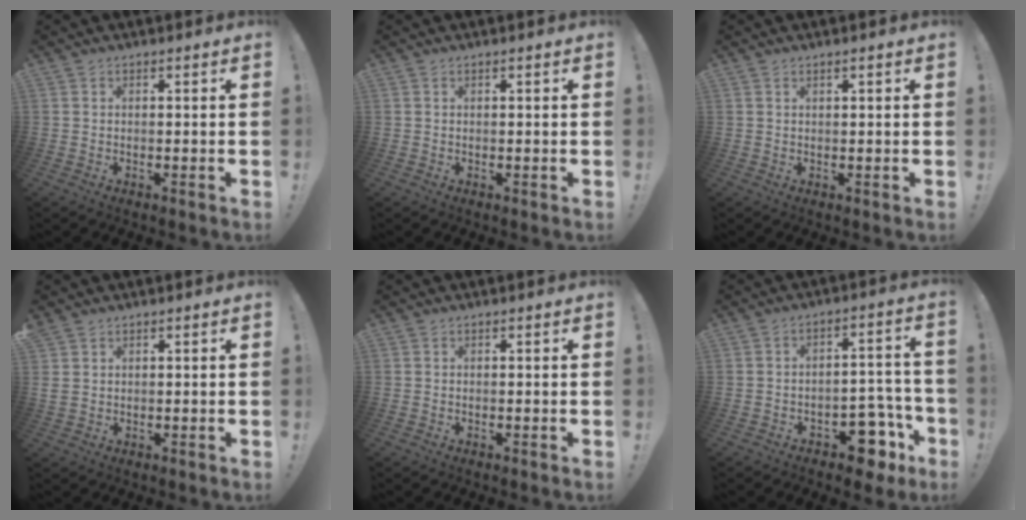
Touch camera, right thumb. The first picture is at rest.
{"total": 0.0}
{"total": 1.0, "force": [0.6, 0.0, 0.8], "torque": [-0.018, 0.001, 0.011]}
{"total": 2.3, "force": [1.6, 1.4, 0.8], "torque": [-0.008, -0.005, 0.030]}
{"total": 0.0}
{"total": 10.5, "force": [-6.4, 5.7, 6.1], "torque": [-0.043, 0.046, -0.106]}